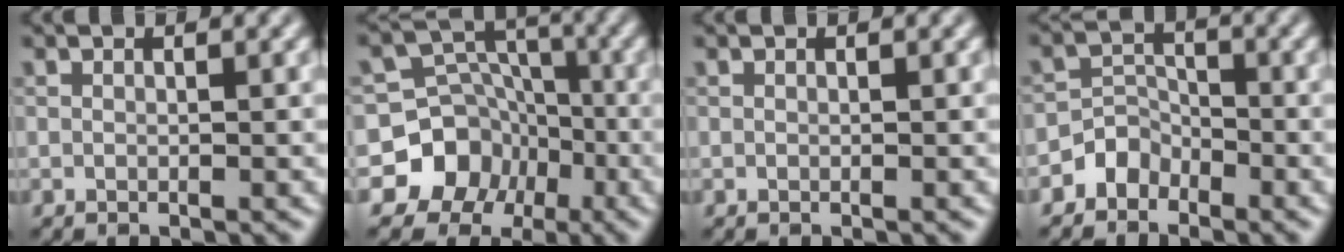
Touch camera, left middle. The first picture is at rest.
{"total": 8.8, "force": [-4.3, 7.6, 1.1], "torque": [0.000, 0.003, -0.097]}
{"total": 0.0}
{"total": 2.3, "force": [-1.7, 1.5, 0.2], "torque": [0.006, 0.014, -0.035]}